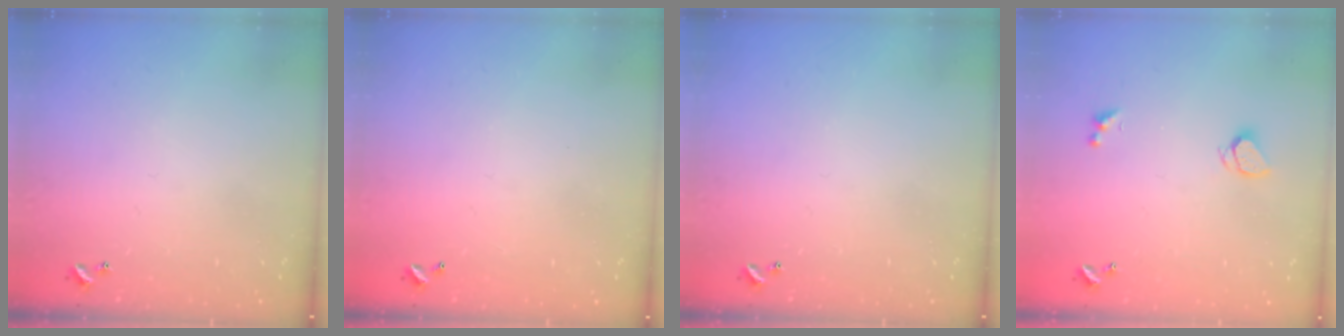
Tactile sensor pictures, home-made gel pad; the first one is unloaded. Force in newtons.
{"total": 2.7, "press": 2.7, "slide": 0.1}
{"total": 0.0}
{"total": 1.9, "press": 1.8, "slide": 0.4}